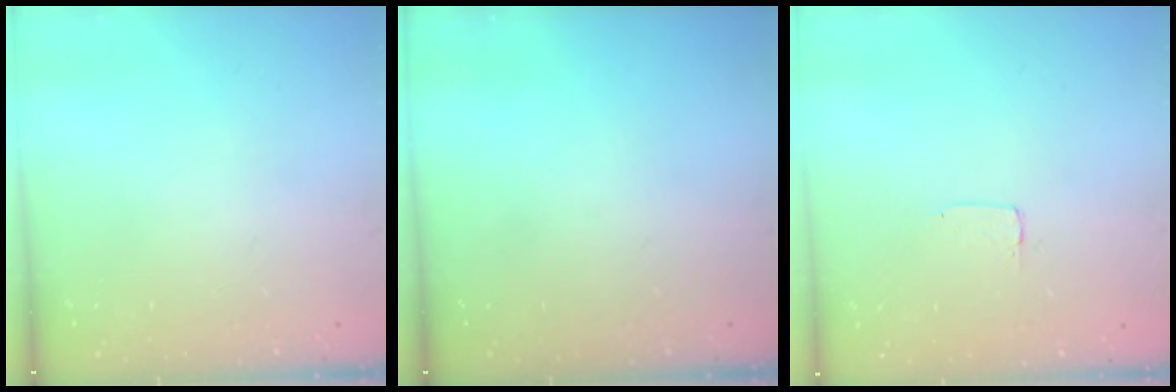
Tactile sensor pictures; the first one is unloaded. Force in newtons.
{"total": 0.0}
{"total": 1.2, "press": 1.2, "slide": 0.0}